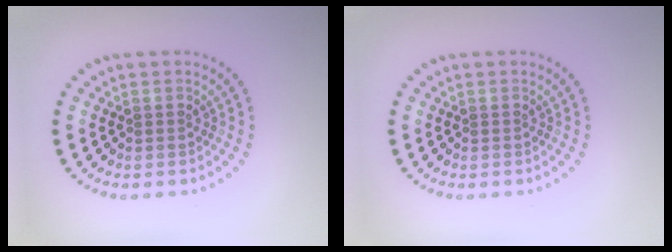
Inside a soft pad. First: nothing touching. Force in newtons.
{"total": 0.0}